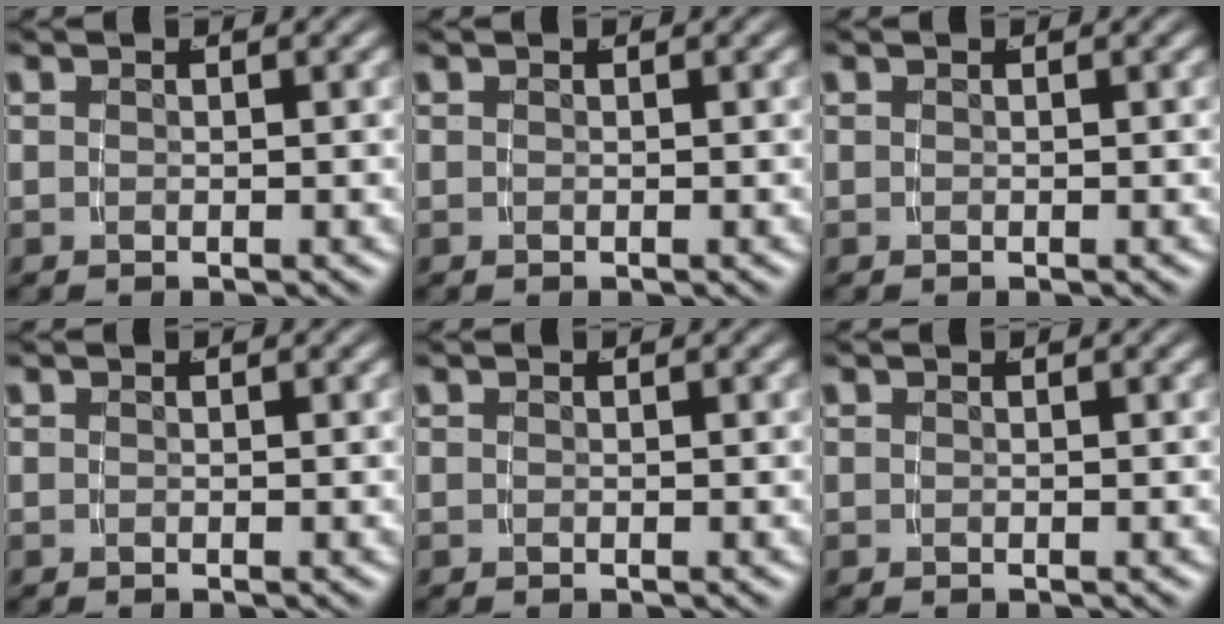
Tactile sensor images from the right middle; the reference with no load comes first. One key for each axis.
{"total": 0.0}
{"total": 0.0}
{"total": 0.0}
{"total": 0.0}
{"total": 0.0}